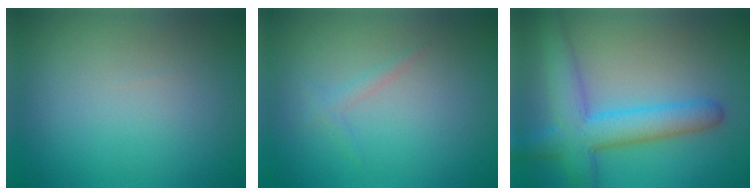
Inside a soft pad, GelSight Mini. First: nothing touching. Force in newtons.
{"total": 0.9, "press": 0.9, "slide": 0.0}
{"total": 6.2, "press": 6.2, "slide": 0.3}